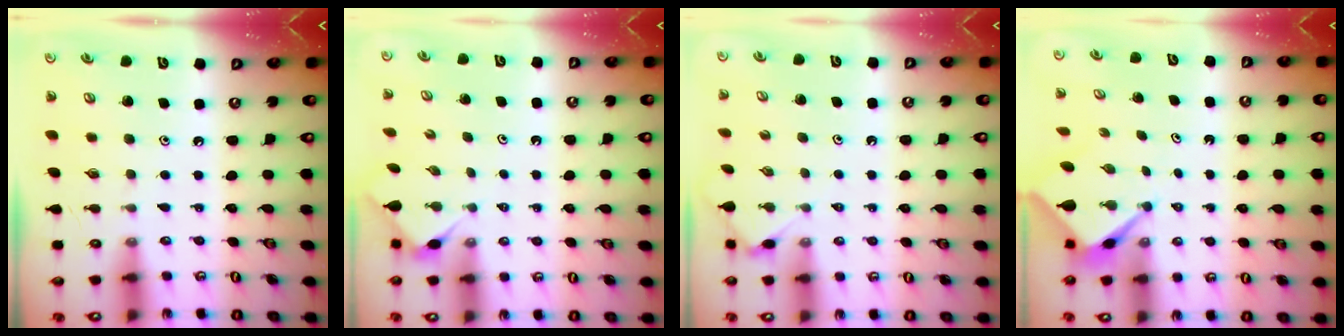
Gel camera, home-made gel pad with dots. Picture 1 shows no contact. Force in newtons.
{"total": 2.5, "press": 2.4, "slide": 0.5}
{"total": 3.9, "press": 3.8, "slide": 0.5}
{"total": 2.7, "press": 2.7, "slide": 0.1}